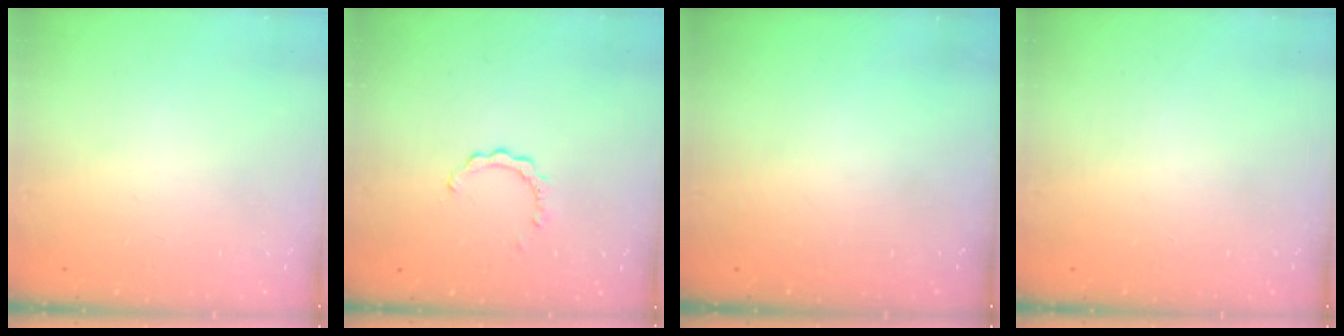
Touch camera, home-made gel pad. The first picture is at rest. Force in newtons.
{"total": 2.2, "press": 2.2, "slide": 0.2}
{"total": 0.0}
{"total": 0.0}